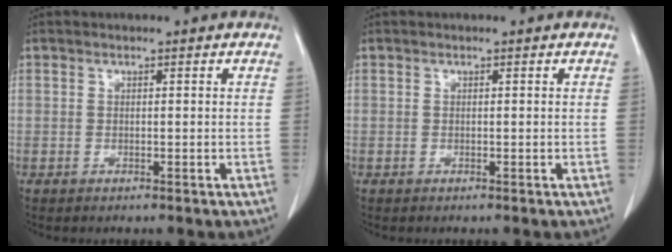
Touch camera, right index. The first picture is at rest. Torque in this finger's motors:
{"motor_torque": [0.00, 0.00, 0.00, 0.00]}